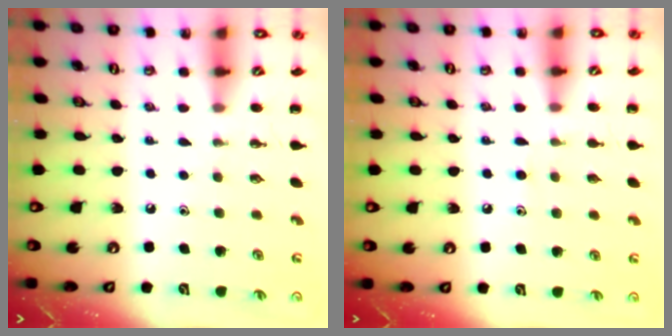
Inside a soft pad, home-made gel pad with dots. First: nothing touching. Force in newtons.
{"total": 5.5, "press": 5.3, "slide": 1.7}